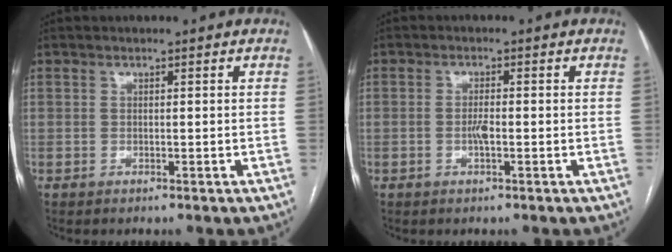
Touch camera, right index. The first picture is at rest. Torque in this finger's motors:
{"motor_torque": [0.62, -0.04, 0.29, 0.07]}